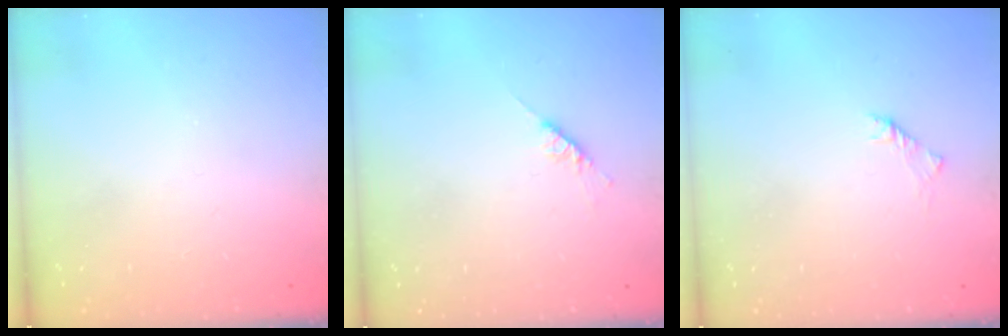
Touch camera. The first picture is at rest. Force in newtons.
{"total": 4.7, "press": 4.6, "slide": 0.5}
{"total": 1.6, "press": 1.4, "slide": 0.6}